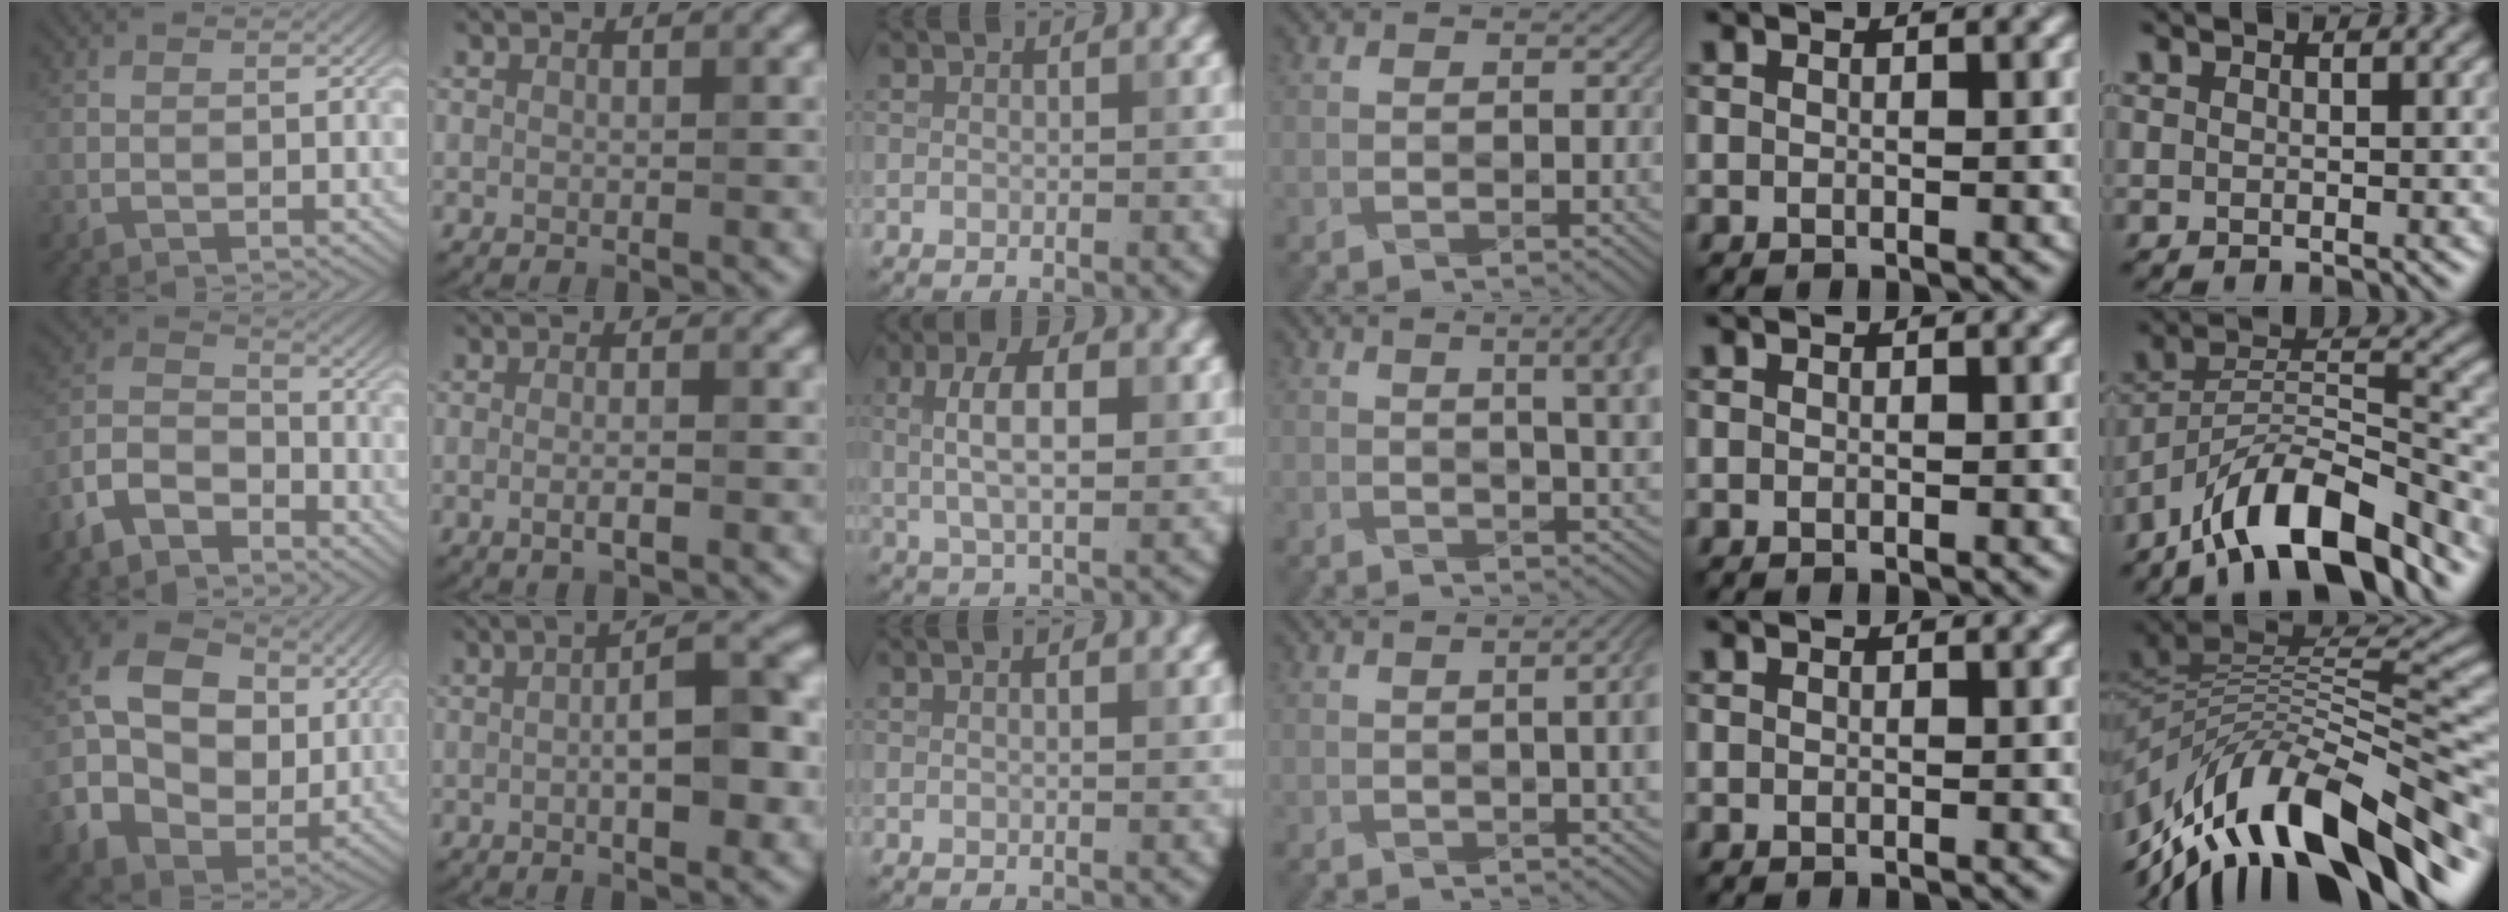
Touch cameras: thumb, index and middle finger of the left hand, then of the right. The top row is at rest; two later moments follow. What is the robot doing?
{"motion": "wrap", "object": "scarf"}